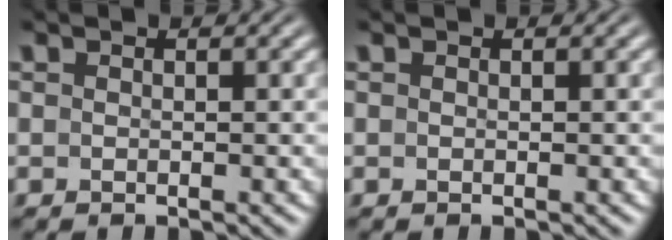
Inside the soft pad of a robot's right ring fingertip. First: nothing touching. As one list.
[{"total": 0.0}]